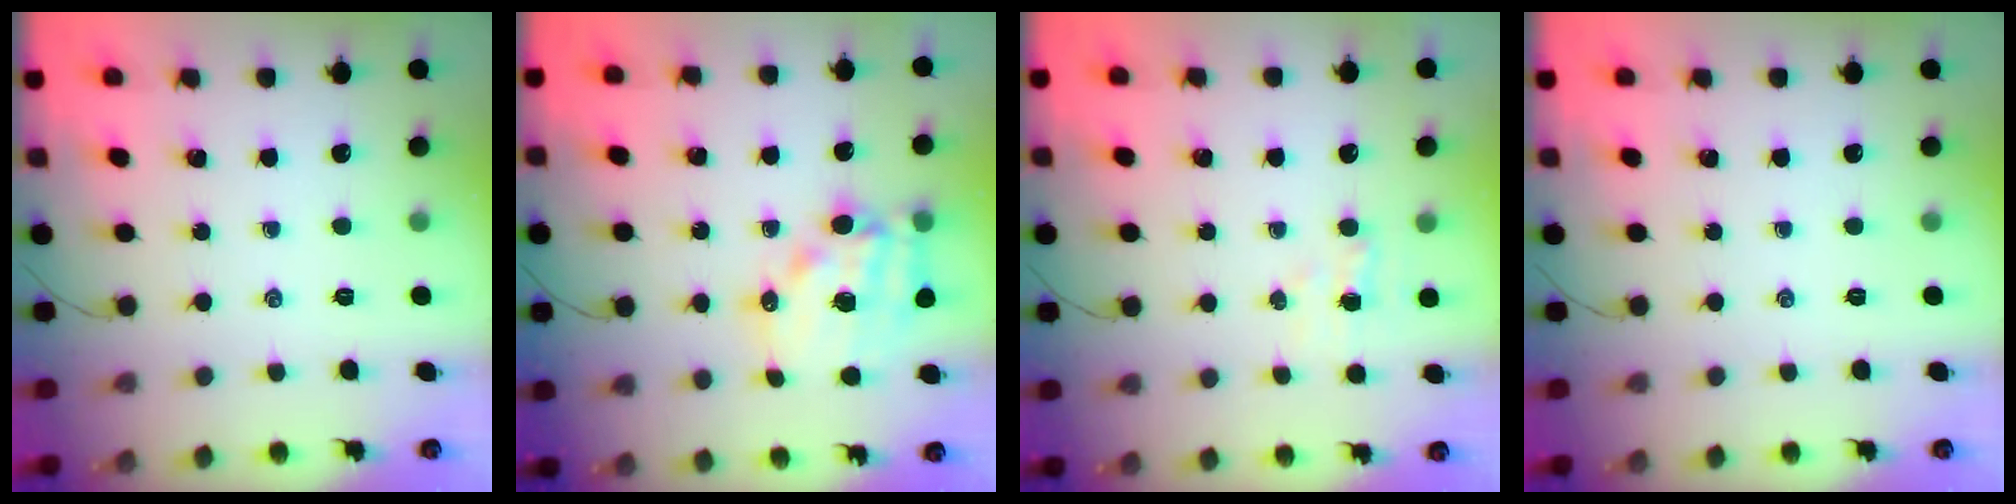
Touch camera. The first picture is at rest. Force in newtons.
{"total": 15.0, "press": 14.6, "slide": 3.2}
{"total": 3.4, "press": 3.3, "slide": 0.9}
{"total": 0.0}